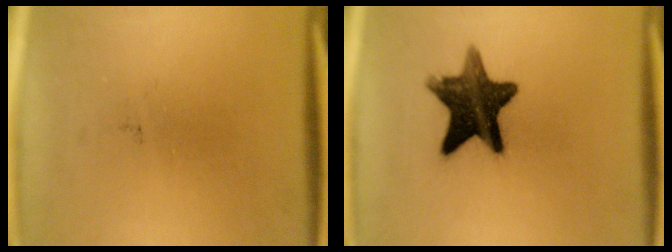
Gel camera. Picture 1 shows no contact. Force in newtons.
{"total": 13.0}